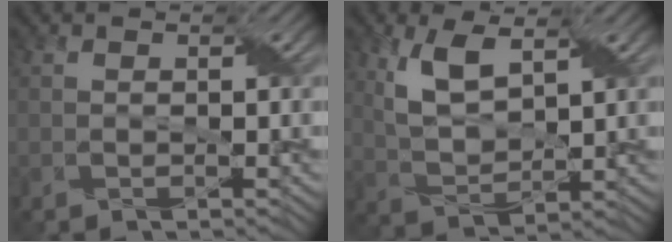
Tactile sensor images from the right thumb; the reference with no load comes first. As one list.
[{"total": 6.5, "force": [3.2, 3.0, 4.8], "torque": [-0.114, -0.002, 0.065]}]